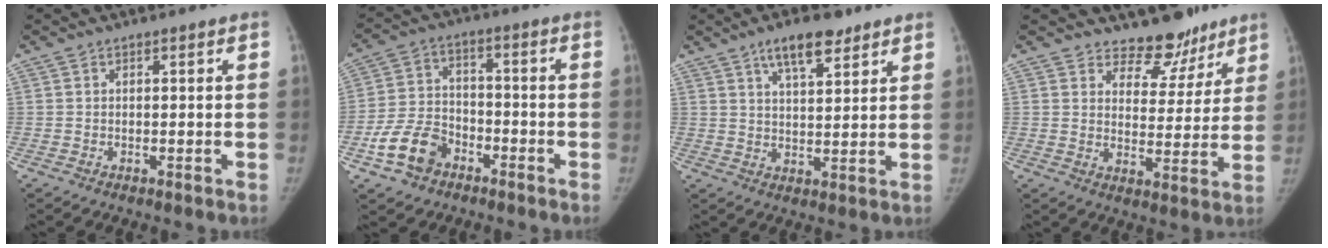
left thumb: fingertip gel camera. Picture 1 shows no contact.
{"total": 9.8, "force": [-5.2, 6.9, 4.6], "torque": [-0.078, 0.029, -0.098]}
{"total": 8.2, "force": [5.5, 3.0, 5.4], "torque": [-0.071, -0.030, 0.091]}
{"total": 8.9, "force": [7.5, 4.5, 1.5], "torque": [0.019, -0.061, 0.109]}